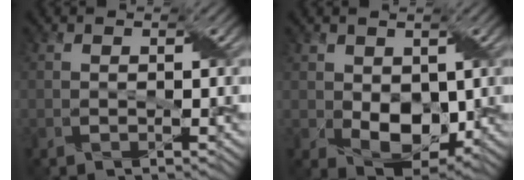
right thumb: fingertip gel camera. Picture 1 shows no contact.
{"total": 6.4, "force": [0.1, 4.7, 4.4], "torque": [-0.085, -0.018, 0.009]}